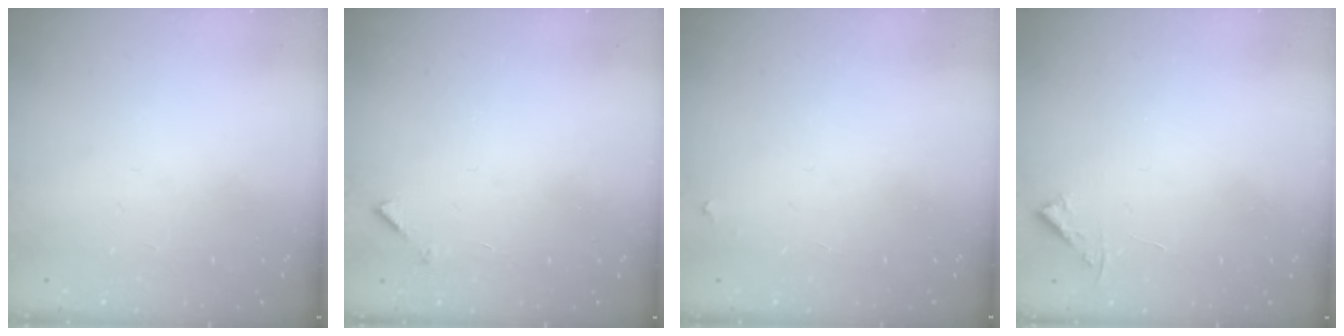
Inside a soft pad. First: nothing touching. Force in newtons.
{"total": 5.0, "press": 4.9, "slide": 0.5}
{"total": 2.2, "press": 2.2, "slide": 0.1}
{"total": 3.8, "press": 3.8, "slide": 0.6}